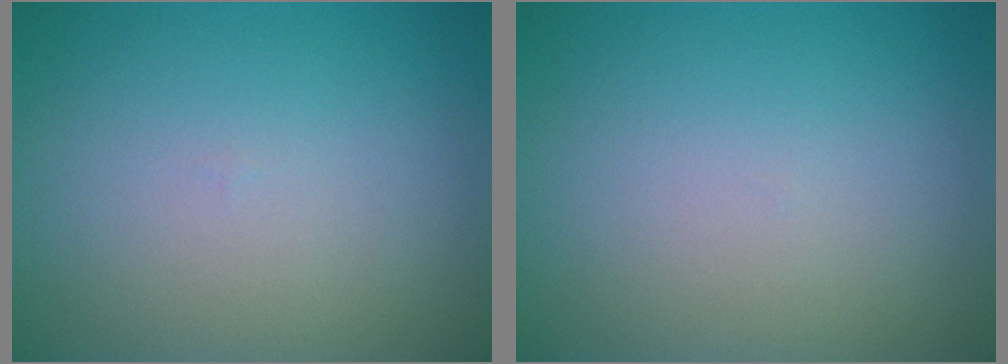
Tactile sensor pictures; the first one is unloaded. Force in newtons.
{"total": 0.0}